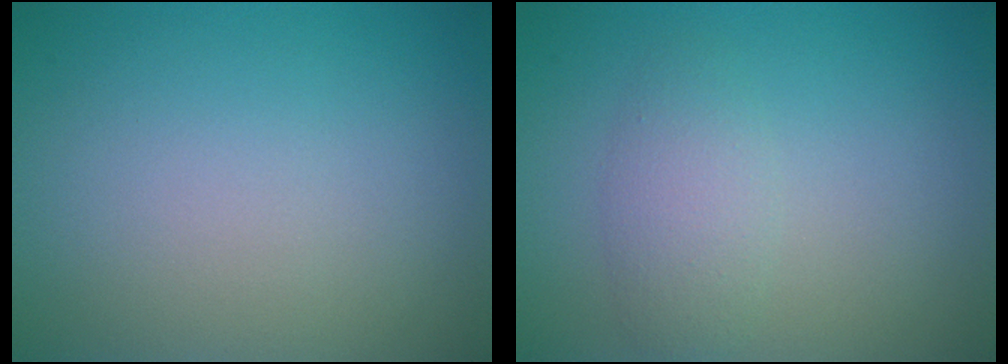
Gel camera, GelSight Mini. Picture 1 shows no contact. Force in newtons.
{"total": 2.4, "press": 2.4, "slide": 0.0}